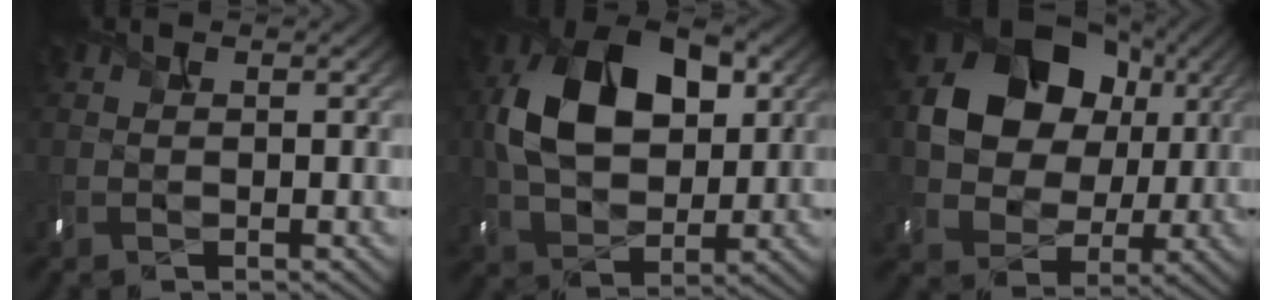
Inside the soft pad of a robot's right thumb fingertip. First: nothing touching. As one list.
[{"total": 13.6, "force": [2.8, 8.9, 9.9], "torque": [-0.193, 0.013, 0.041]}, {"total": 13.4, "force": [2.9, 10.5, 7.7], "torque": [-0.133, 0.003, 0.042]}]